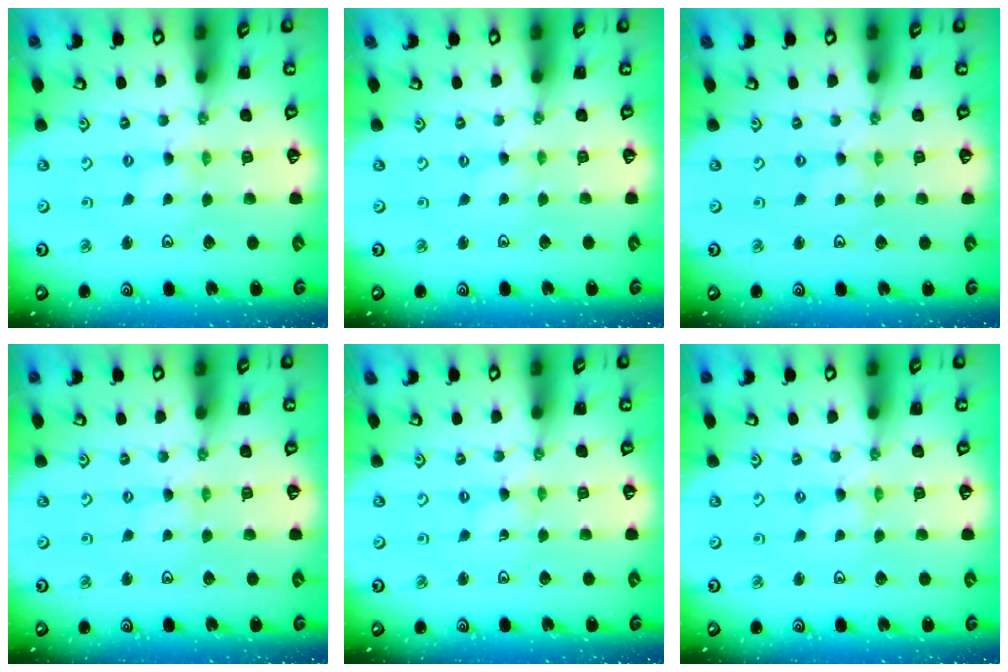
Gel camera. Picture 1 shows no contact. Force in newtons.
{"total": 0.0}
{"total": 0.0}
{"total": 1.0, "press": 1.0, "slide": 0.2}
{"total": 0.0}
{"total": 0.0}